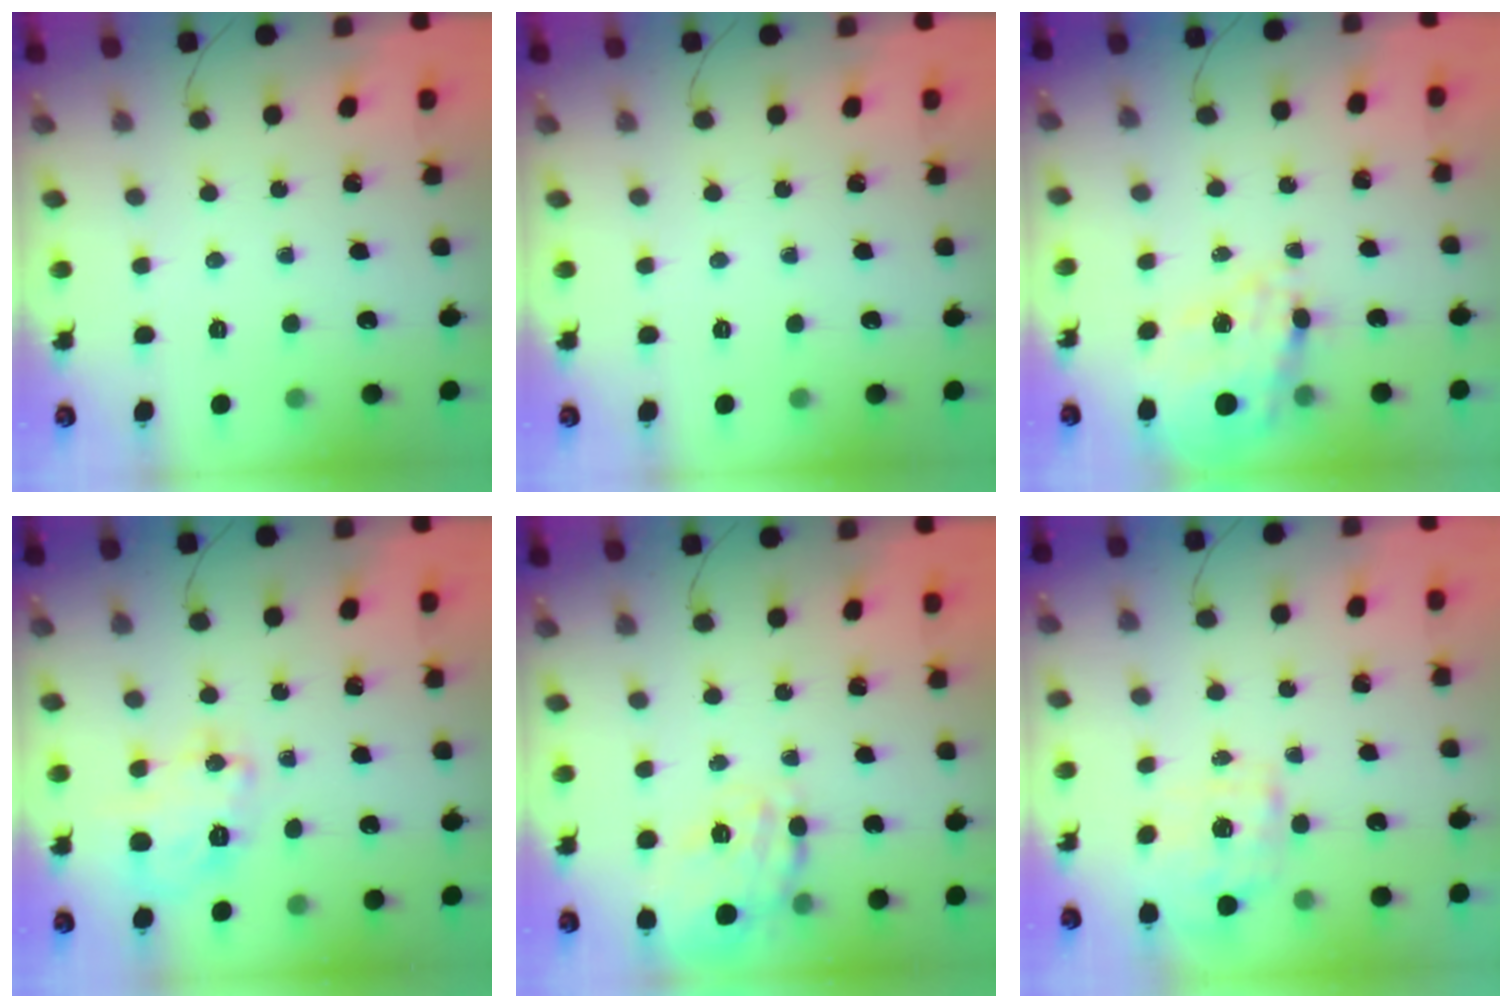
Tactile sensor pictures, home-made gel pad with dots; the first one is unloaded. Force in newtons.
{"total": 0.0}
{"total": 17.1, "press": 16.7, "slide": 3.8}
{"total": 11.9, "press": 11.8, "slide": 0.9}
{"total": 17.2, "press": 17.2, "slide": 0.5}
{"total": 1.9, "press": 1.9, "slide": 0.5}